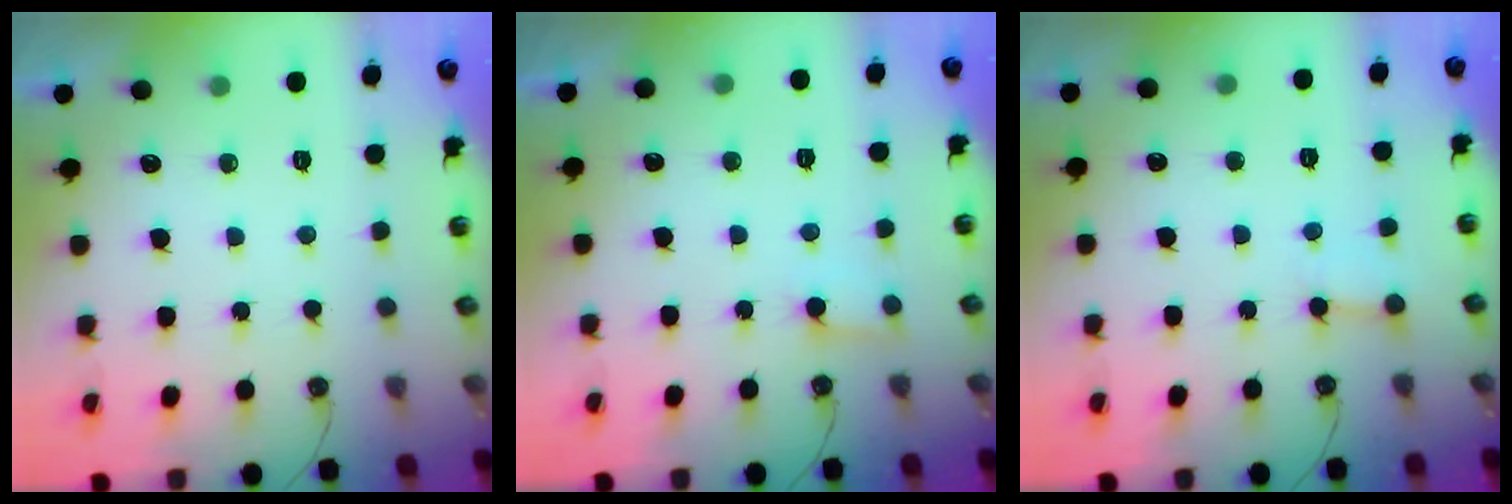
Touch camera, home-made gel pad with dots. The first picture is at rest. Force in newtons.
{"total": 4.3, "press": 4.2, "slide": 0.3}
{"total": 2.4, "press": 2.4, "slide": 0.2}